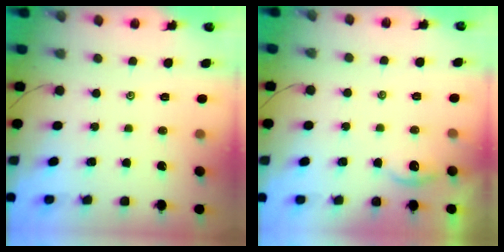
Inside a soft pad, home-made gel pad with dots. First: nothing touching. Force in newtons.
{"total": 2.6, "press": 2.6, "slide": 0.3}